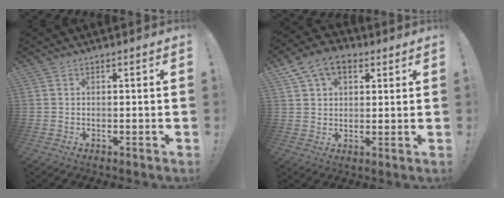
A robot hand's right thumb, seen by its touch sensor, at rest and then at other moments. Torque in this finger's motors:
{"motor_torque": [-0.44, 0.59, 0.18, -0.07, 0.03]}